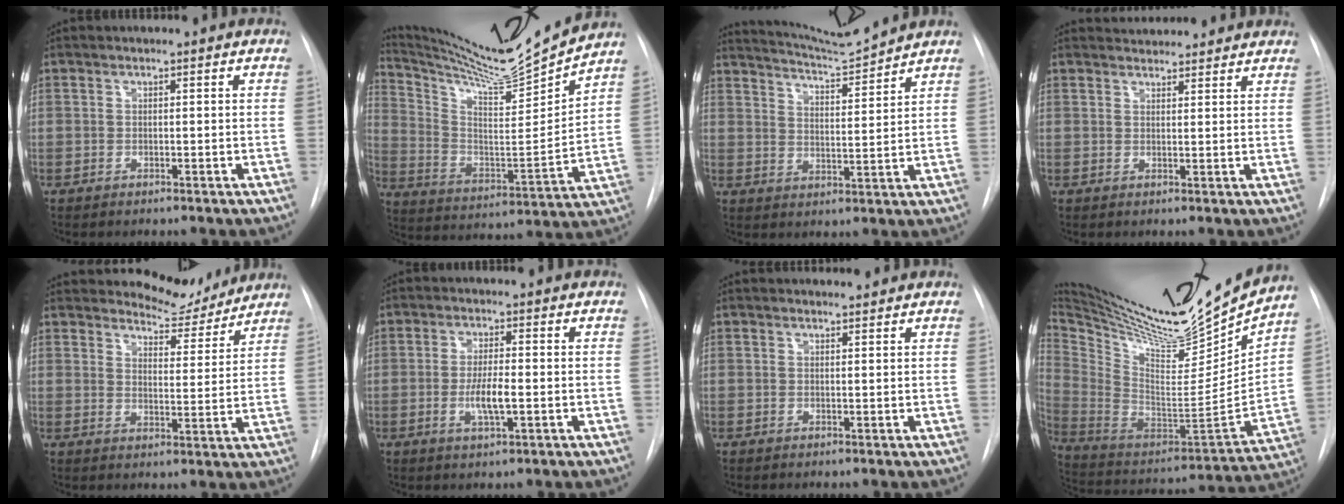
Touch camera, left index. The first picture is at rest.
{"total": 17.3, "force": [16.2, -0.9, 5.8], "torque": [-0.121, -0.058, 0.265]}
{"total": 7.9, "force": [7.6, -1.5, 1.2], "torque": [-0.030, -0.018, 0.133]}
{"total": 6.1, "force": [5.8, 1.5, 1.2], "torque": [-0.012, 0.019, 0.066]}
{"total": 7.3, "force": [7.0, 1.8, 0.3], "torque": [-0.001, -0.021, 0.096]}
{"total": 4.5, "force": [-1.7, 0.7, 4.1], "torque": [-0.082, -0.012, -0.026]}
{"total": 0.8, "force": [0.8, 0.1, -0.1], "torque": [-0.005, 0.000, 0.014]}
{"total": 26.7, "force": [24.0, 2.7, 11.4], "torque": [-0.207, -0.077, 0.377]}